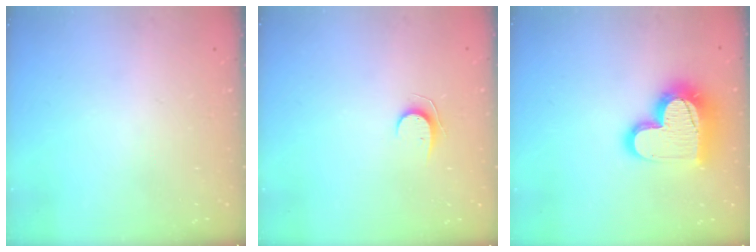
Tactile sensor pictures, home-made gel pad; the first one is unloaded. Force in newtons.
{"total": 5.6, "press": 5.6, "slide": 0.6}
{"total": 18.6, "press": 18.6, "slide": 1.3}